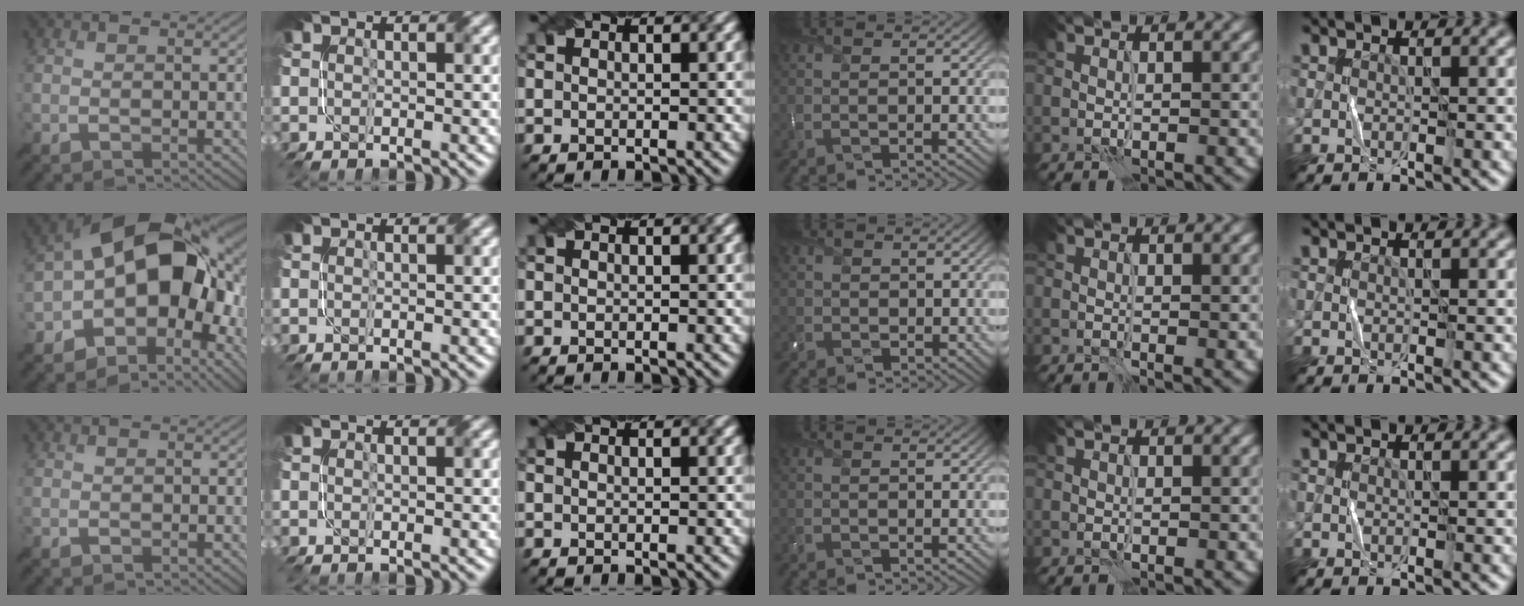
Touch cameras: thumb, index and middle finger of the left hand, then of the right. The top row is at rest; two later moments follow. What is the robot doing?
{"motion": "fold", "object": "bubble wrap"}